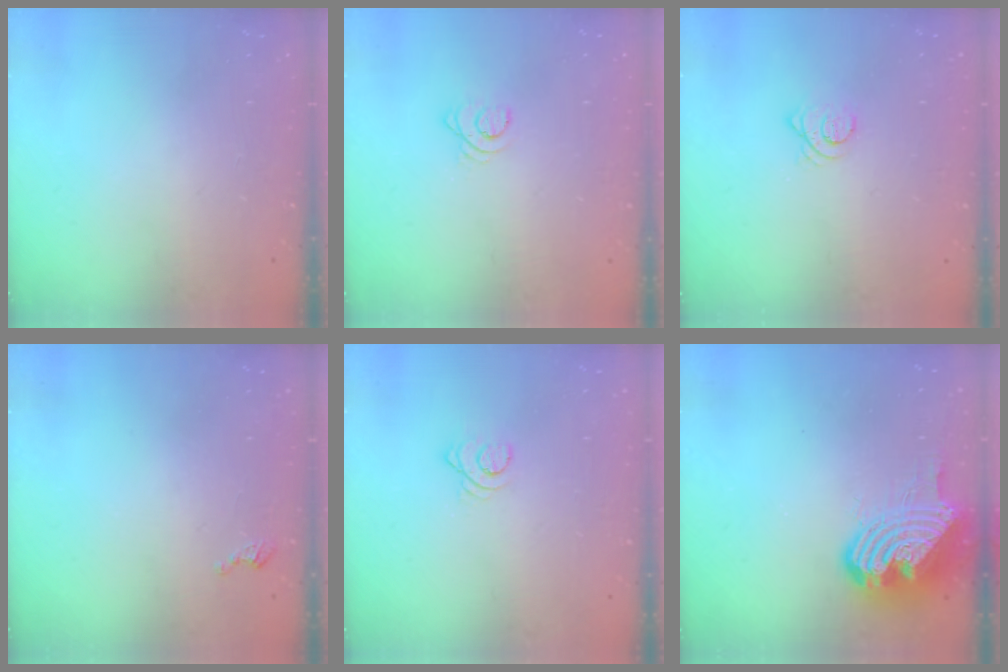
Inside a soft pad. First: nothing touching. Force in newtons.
{"total": 2.4, "press": 2.4, "slide": 0.3}
{"total": 3.3, "press": 3.3, "slide": 0.4}
{"total": 2.3, "press": 2.3, "slide": 0.3}
{"total": 2.5, "press": 2.5, "slide": 0.2}
{"total": 15.2, "press": 15.1, "slide": 1.6}